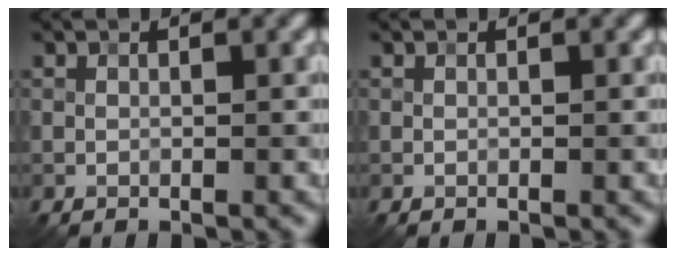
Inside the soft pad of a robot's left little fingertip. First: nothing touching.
{"total": 0.0}